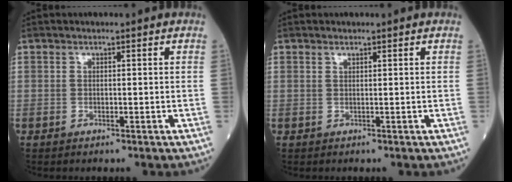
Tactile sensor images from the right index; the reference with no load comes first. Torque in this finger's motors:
{"motor_torque": [-0.20, 0.05, -0.01, -0.01]}